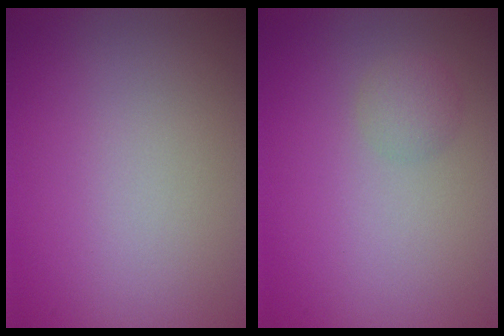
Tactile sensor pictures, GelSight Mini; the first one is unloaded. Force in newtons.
{"total": 1.4, "press": 1.4, "slide": 0.1}